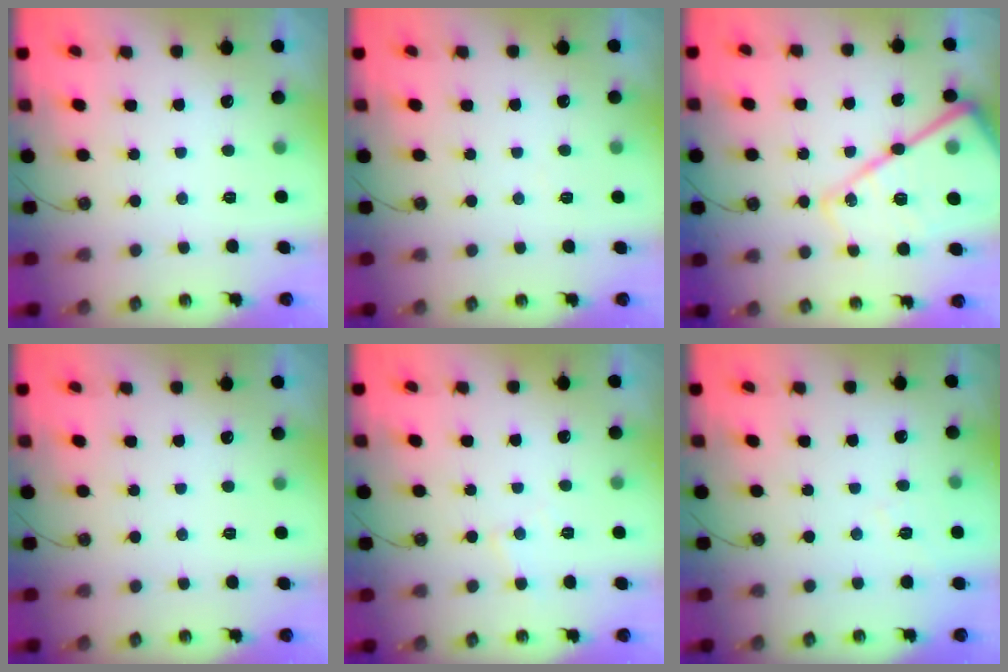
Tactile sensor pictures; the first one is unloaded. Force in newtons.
{"total": 3.3, "press": 3.3, "slide": 0.5}
{"total": 23.8, "press": 23.6, "slide": 2.5}
{"total": 0.0}
{"total": 5.8, "press": 5.7, "slide": 0.8}
{"total": 4.4, "press": 4.4, "slide": 0.6}